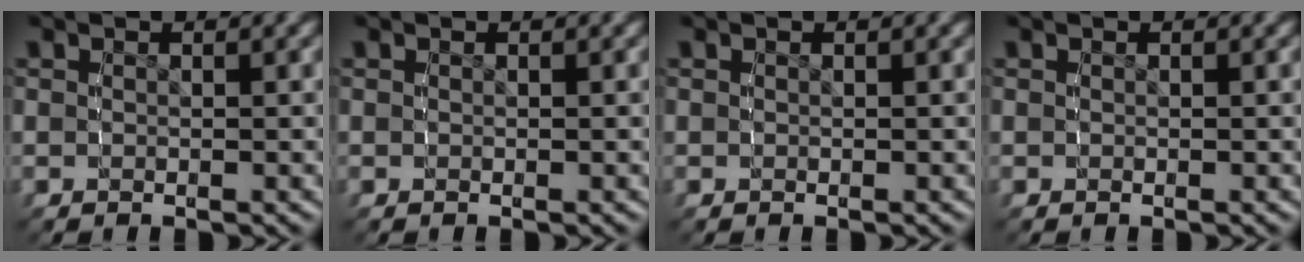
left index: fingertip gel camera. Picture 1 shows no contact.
{"total": 0.0}
{"total": 0.0}
{"total": 0.0}